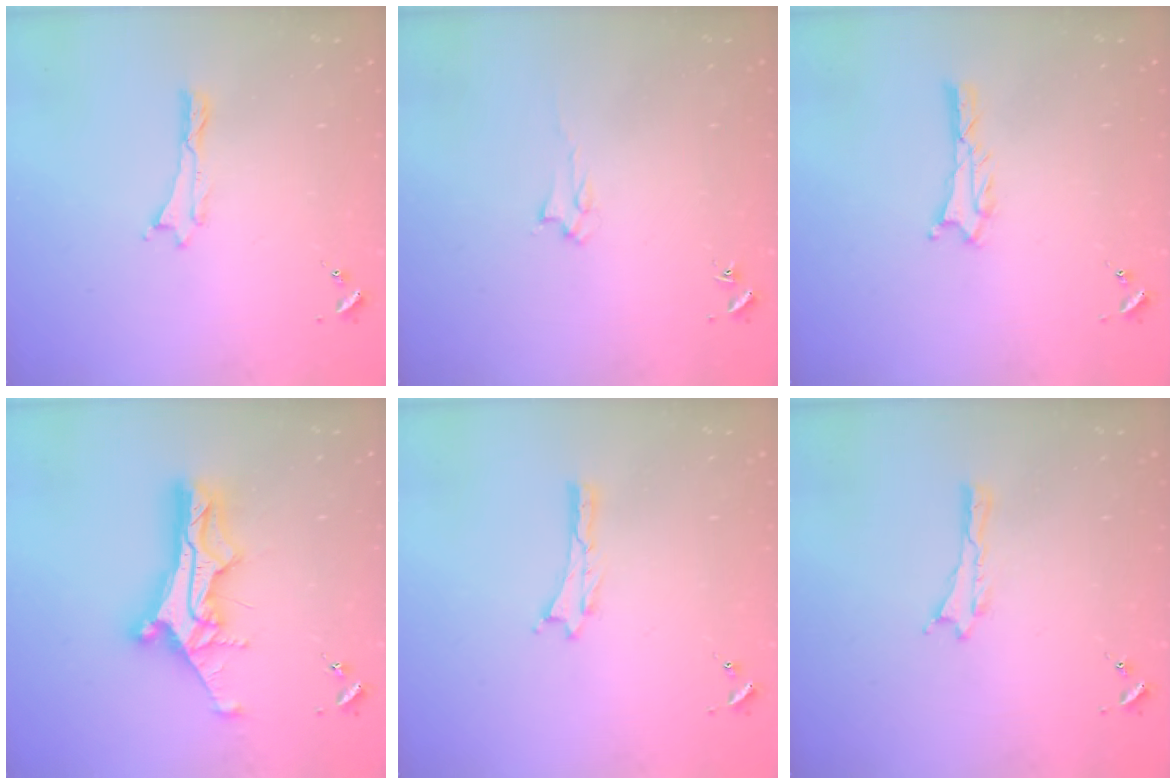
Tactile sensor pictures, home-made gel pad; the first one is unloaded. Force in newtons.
{"total": 1.6, "press": 1.6, "slide": 0.2}
{"total": 0.7, "press": 0.7, "slide": 0.1}
{"total": 12.6, "press": 12.6, "slide": 1.0}
{"total": 0.0}
{"total": 0.0}